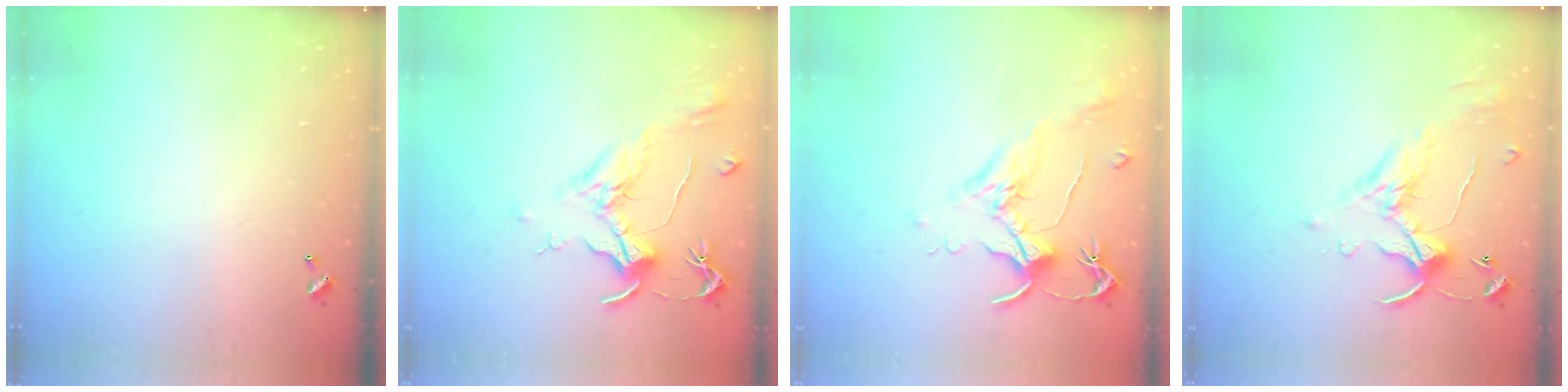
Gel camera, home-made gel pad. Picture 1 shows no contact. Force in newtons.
{"total": 2.1, "press": 2.0, "slide": 0.8}
{"total": 1.8, "press": 1.7, "slide": 0.6}
{"total": 1.1, "press": 0.4, "slide": 1.0}